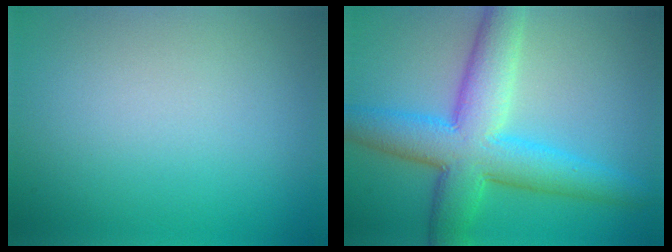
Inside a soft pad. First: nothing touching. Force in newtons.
{"total": 8.8, "press": 8.8, "slide": 0.1}